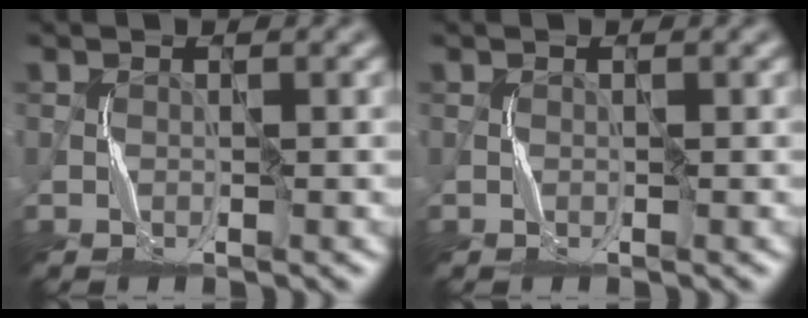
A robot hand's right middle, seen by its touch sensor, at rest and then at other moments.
{"total": 0.0}